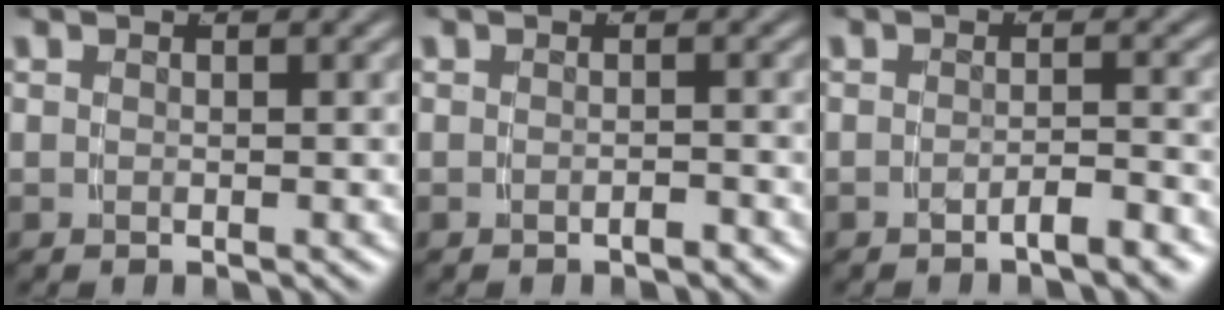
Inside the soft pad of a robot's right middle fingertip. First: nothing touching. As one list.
[{"total": 0.8, "force": [-0.8, -0.1, 0.1], "torque": [-0.002, 0.003, -0.015]}, {"total": 1.9, "force": [-1.6, -0.5, 0.8], "torque": [-0.006, 0.005, -0.031]}]